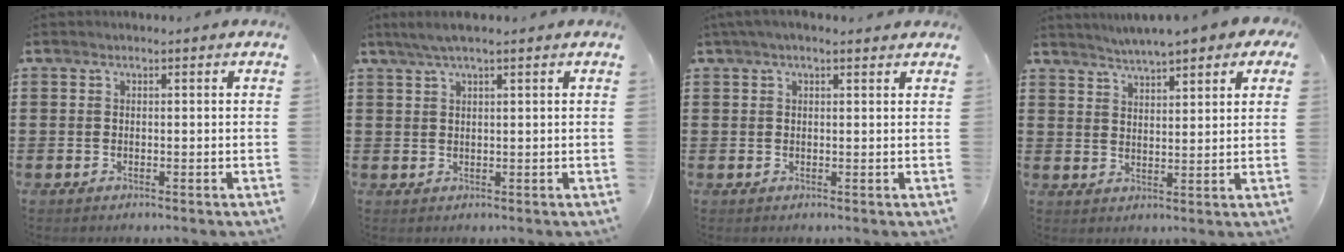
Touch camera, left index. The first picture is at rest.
{"total": 2.8, "force": [1.7, 0.1, 2.2], "torque": [-0.042, 0.002, 0.030]}
{"total": 1.9, "force": [1.2, 0.7, 1.3], "torque": [-0.027, 0.007, 0.022]}
{"total": 3.5, "force": [3.3, 0.3, 1.2], "torque": [-0.038, -0.007, 0.057]}